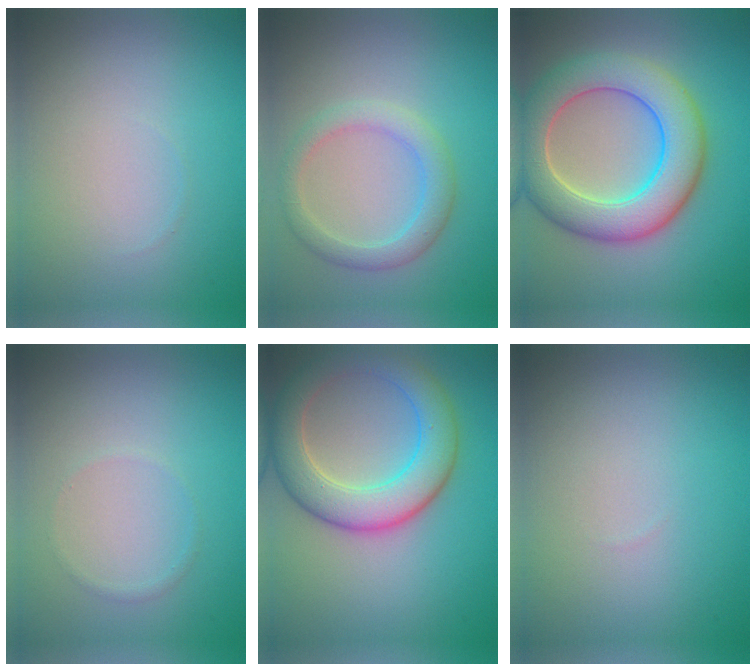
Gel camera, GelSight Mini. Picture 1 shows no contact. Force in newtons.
{"total": 3.1, "press": 3.1, "slide": 0.1}
{"total": 8.4, "press": 8.4, "slide": 0.4}
{"total": 0.6, "press": 0.6, "slide": 0.1}
{"total": 6.5, "press": 6.5, "slide": 0.2}
{"total": 0.0}